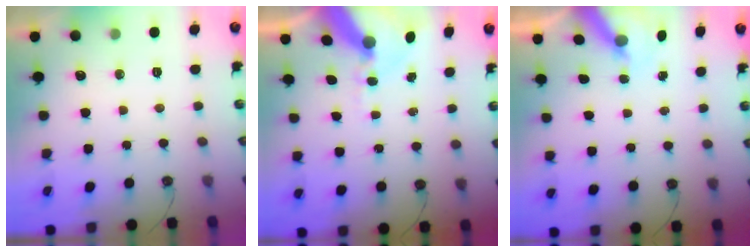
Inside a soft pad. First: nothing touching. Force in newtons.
{"total": 11.9, "press": 11.8, "slide": 1.7}
{"total": 6.0, "press": 6.0, "slide": 0.5}